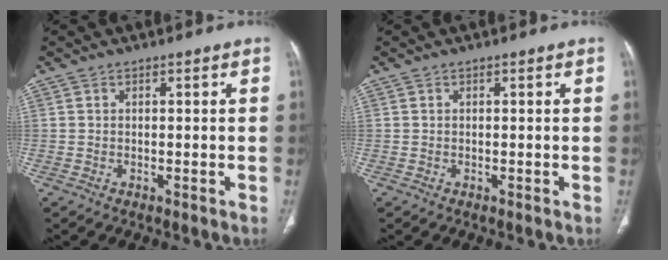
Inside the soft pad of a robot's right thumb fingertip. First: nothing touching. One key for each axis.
{"total": 0.0}